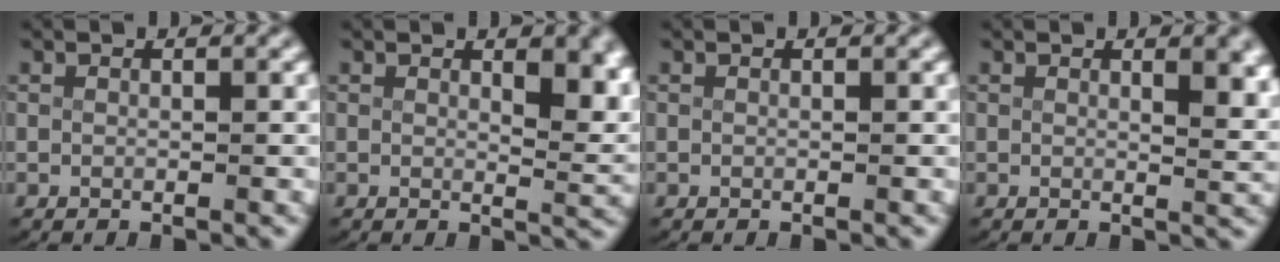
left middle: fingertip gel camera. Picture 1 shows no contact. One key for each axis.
{"total": 3.8, "fx": 1.8, "fy": 1.4, "fz": 3.1, "tx": -0.030, "ty": -0.018, "tz": 0.030}
{"total": 0.0}
{"total": 2.3, "fx": 1.3, "fy": 0.4, "fz": 1.8, "tx": -0.019, "ty": -0.012, "tz": 0.021}